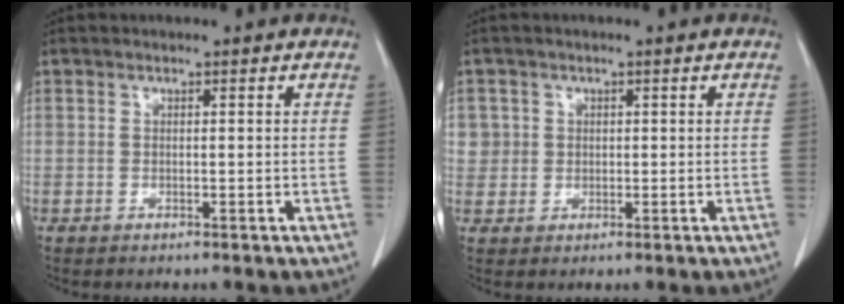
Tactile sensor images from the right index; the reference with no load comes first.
{"total": 2.8, "force": [0.7, 2.8, -0.1], "torque": [0.022, 0.003, 0.009]}